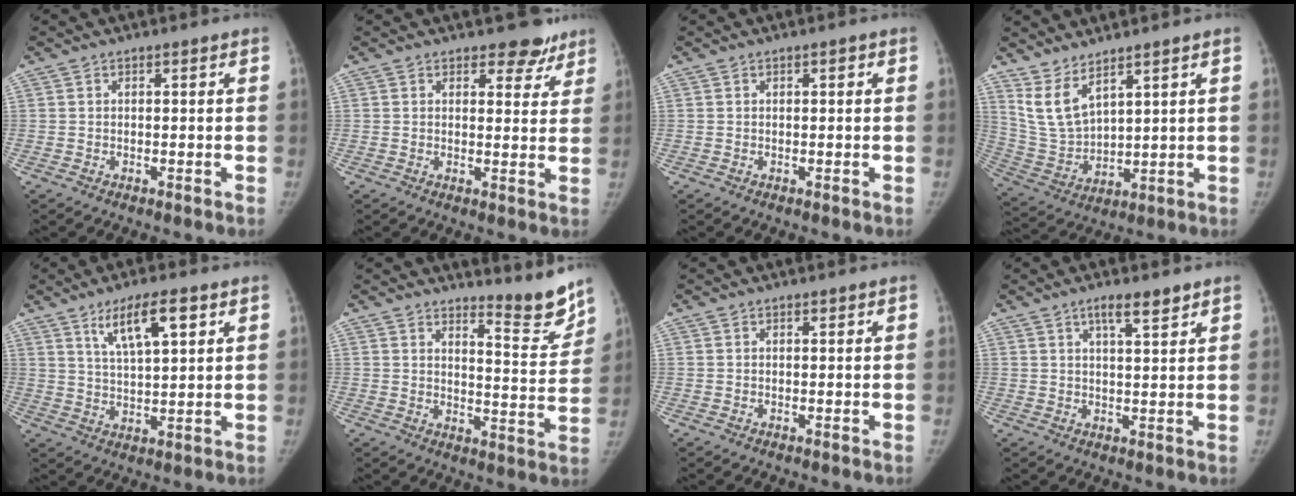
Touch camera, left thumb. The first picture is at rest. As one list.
[{"total": 5.2, "force": [4.1, 2.9, 1.5], "torque": [0.017, -0.026, 0.046]}, {"total": 0.6, "force": [0.1, 0.3, 0.5], "torque": [0.000, 0.004, 0.000]}, {"total": 8.4, "force": [5.9, 2.9, 5.2], "torque": [-0.099, -0.041, 0.144]}, {"total": 8.7, "force": [4.5, 2.3, 7.1], "torque": [-0.117, -0.018, 0.083]}, {"total": 8.8, "force": [8.1, 1.0, 3.4], "torque": [-0.027, -0.084, 0.115]}, {"total": 0.0}, {"total": 4.7, "force": [3.2, 1.0, 3.3], "torque": [-0.046, -0.017, 0.052]}]